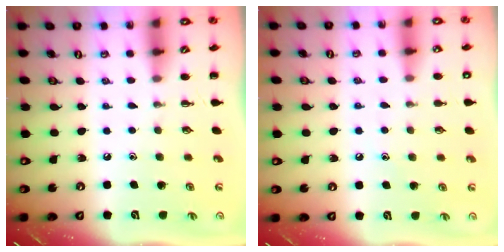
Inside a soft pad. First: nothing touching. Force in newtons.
{"total": 6.9, "press": 6.7, "slide": 1.5}